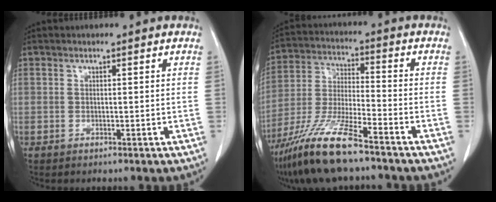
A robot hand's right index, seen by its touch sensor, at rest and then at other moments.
{"total": 13.4, "force": [-9.7, 1.3, 9.1], "torque": [-0.191, -0.027, -0.182]}